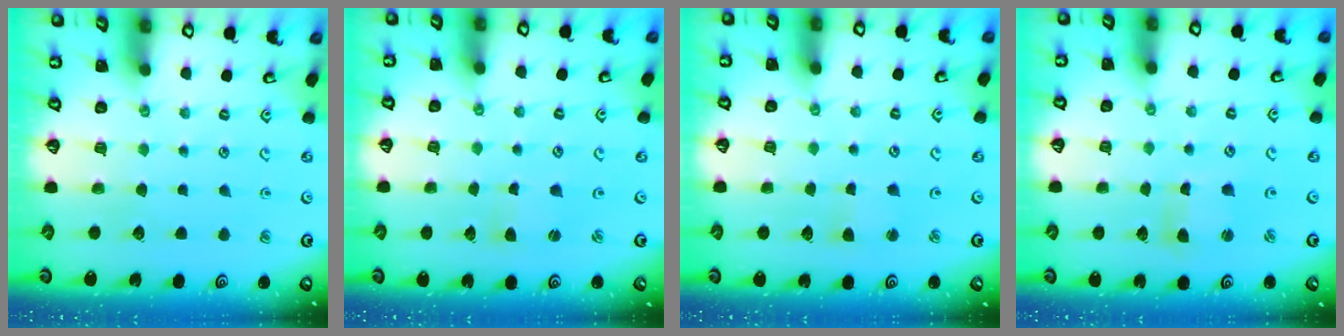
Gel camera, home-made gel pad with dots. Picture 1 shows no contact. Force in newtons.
{"total": 2.1, "press": 2.0, "slide": 0.4}
{"total": 3.0, "press": 3.0, "slide": 0.4}
{"total": 2.1, "press": 2.1, "slide": 0.3}